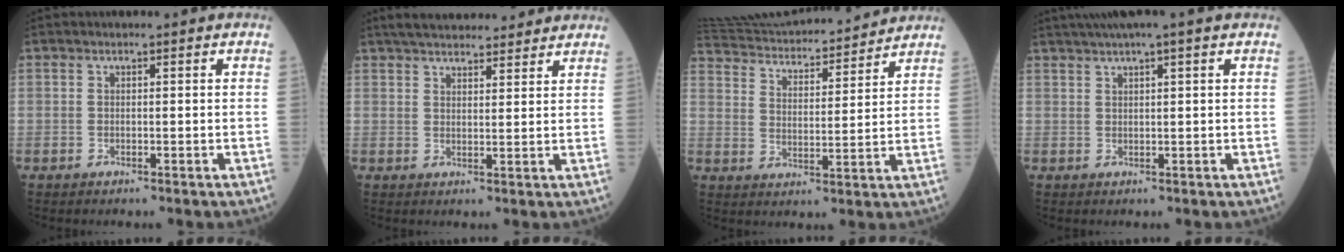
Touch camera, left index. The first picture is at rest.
{"total": 13.4, "force": [11.9, 3.1, 5.2], "torque": [-0.068, 0.032, 0.164]}
{"total": 20.6, "force": [19.3, 3.1, 6.3], "torque": [-0.118, 0.018, 0.286]}
{"total": 5.2, "force": [3.7, -0.7, 3.5], "torque": [-0.057, 0.027, 0.061]}